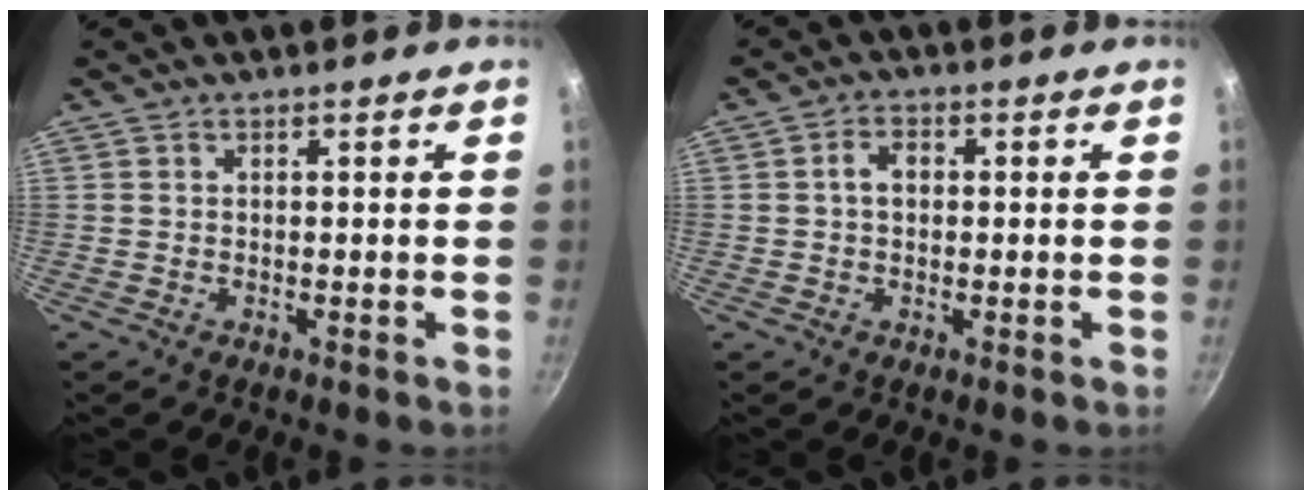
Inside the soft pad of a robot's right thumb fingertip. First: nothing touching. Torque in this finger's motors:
{"motor_torque": [-0.53, 0.69, 0.40, 0.19, 0.01]}